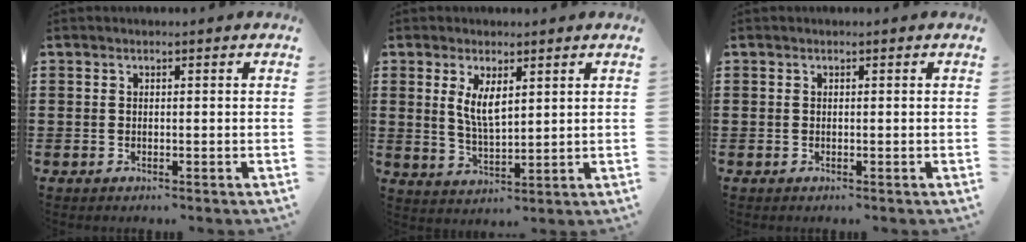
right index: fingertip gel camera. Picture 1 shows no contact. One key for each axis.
{"total": 4.6, "fx": 1.7, "fy": 1.6, "fz": 3.9, "tx": -0.074, "ty": -0.001, "tz": 0.029}
{"total": 0.0}